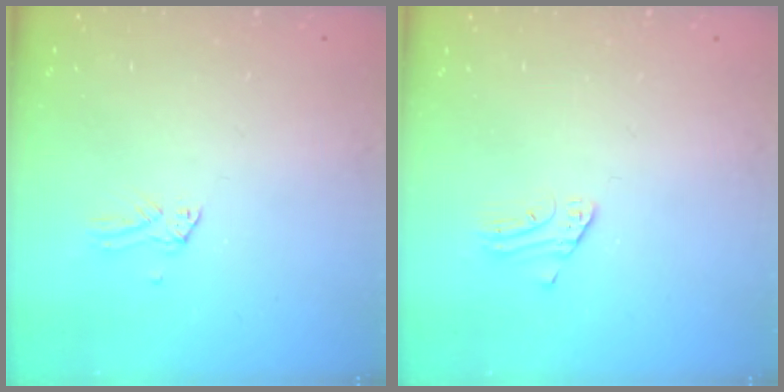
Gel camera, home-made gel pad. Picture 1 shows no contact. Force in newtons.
{"total": 2.3, "press": 2.3, "slide": 0.2}